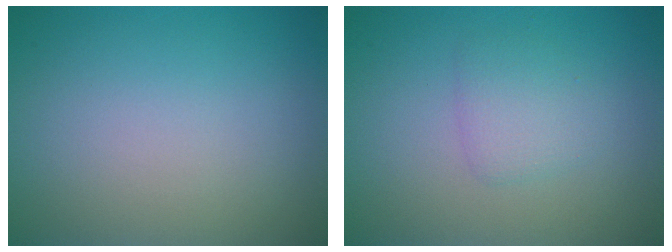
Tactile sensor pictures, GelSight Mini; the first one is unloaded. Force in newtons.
{"total": 1.9, "press": 1.9, "slide": 0.0}